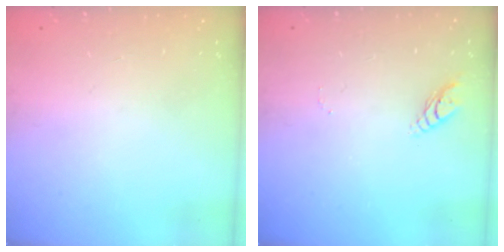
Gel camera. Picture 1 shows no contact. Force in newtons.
{"total": 3.7, "press": 3.7, "slide": 0.4}